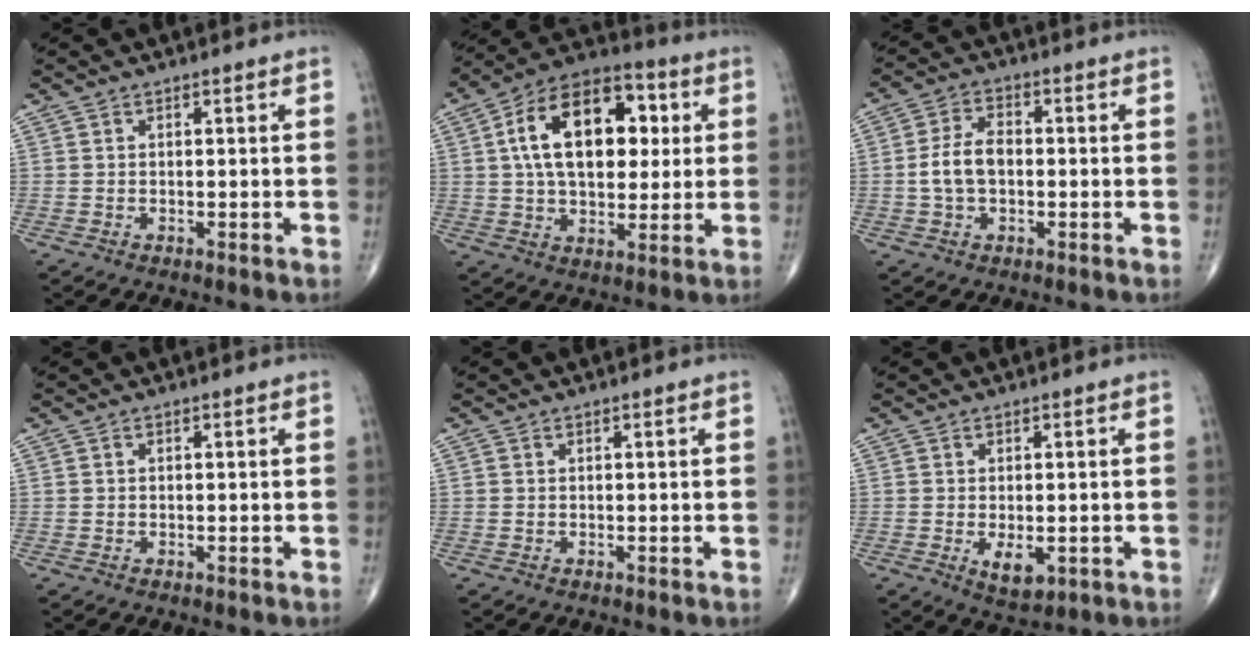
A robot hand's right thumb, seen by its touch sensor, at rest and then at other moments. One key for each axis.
{"total": 20.2, "fx": 4.2, "fy": 12.1, "fz": 15.6, "tx": -0.223, "ty": 0.016, "tz": 0.062}
{"total": 6.7, "fx": -0.6, "fy": 4.2, "fz": 5.3, "tx": -0.102, "ty": 0.018, "tz": -0.016}
{"total": 0.0}
{"total": 0.0}
{"total": 4.7, "fx": -1.1, "fy": 2.4, "fz": 3.9, "tx": -0.053, "ty": -0.010, "tz": -0.010}